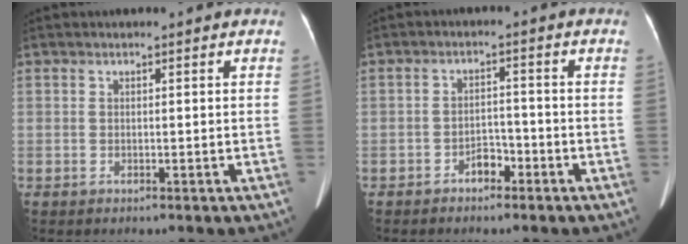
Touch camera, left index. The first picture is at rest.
{"total": 2.9, "force": [-2.2, 1.4, 1.3], "torque": [-0.019, 0.004, -0.035]}